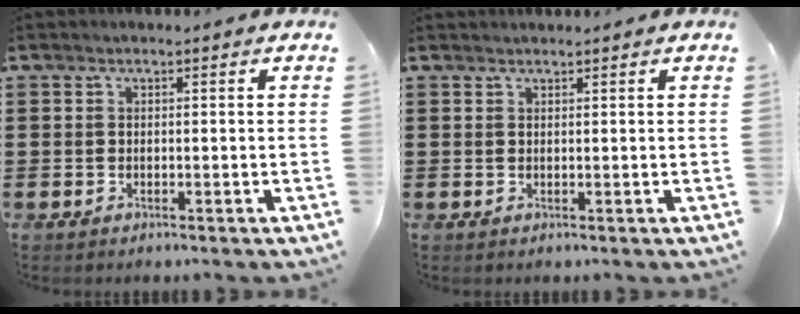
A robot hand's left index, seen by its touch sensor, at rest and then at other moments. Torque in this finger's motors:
{"motor_torque": [-0.07, 0.11, -0.12, -0.03]}